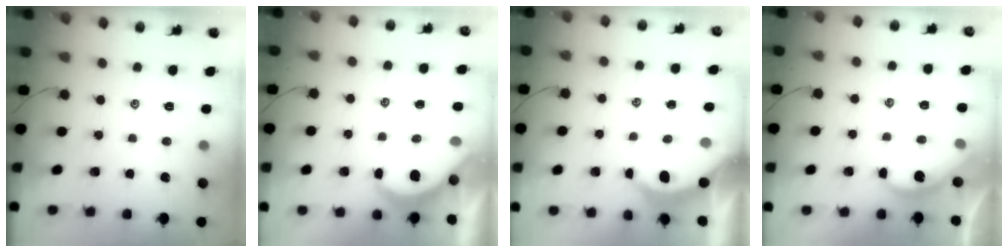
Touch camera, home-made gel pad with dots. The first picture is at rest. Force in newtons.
{"total": 6.5, "press": 6.5, "slide": 0.2}
{"total": 3.7, "press": 3.7, "slide": 0.4}
{"total": 2.4, "press": 2.3, "slide": 0.3}